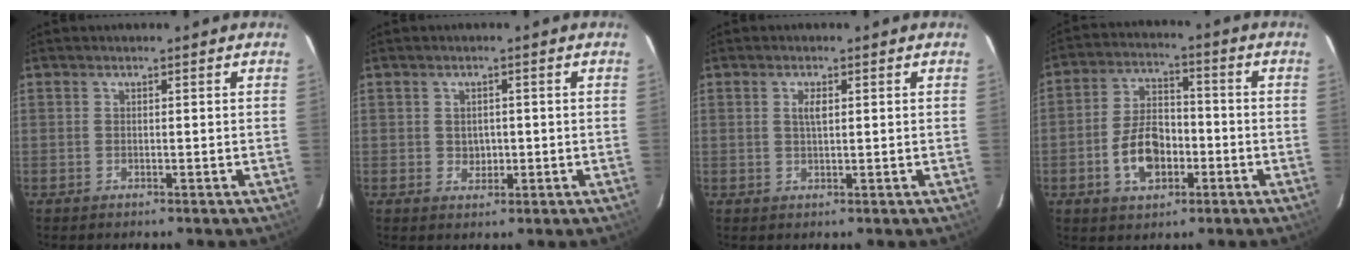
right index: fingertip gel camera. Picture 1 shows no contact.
{"total": 2.5, "force": [-0.1, 2.2, 1.1], "torque": [-0.014, 0.003, 0.003]}
{"total": 2.0, "force": [0.5, 0.7, 1.7], "torque": [-0.033, 0.002, 0.010]}
{"total": 10.2, "force": [-3.4, 6.1, 7.3], "torque": [-0.147, 0.016, -0.052]}